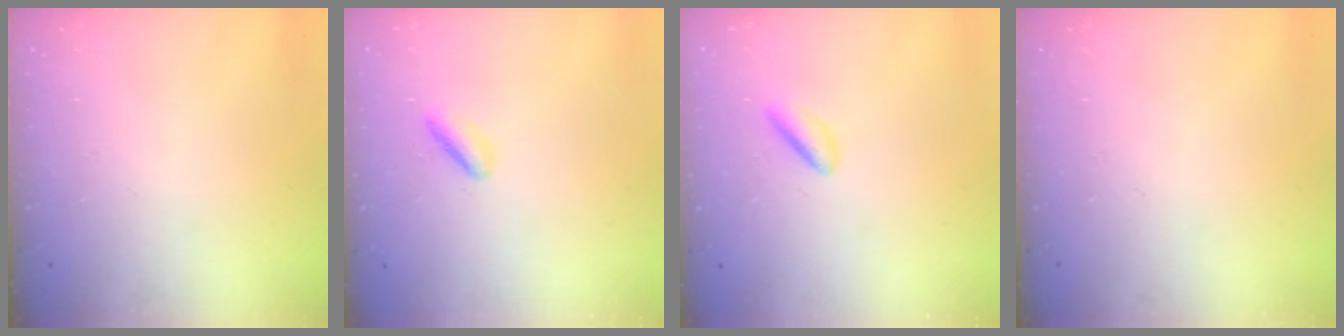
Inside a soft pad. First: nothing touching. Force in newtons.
{"total": 3.2, "press": 3.2, "slide": 0.6}
{"total": 2.5, "press": 2.3, "slide": 1.0}
{"total": 0.0}